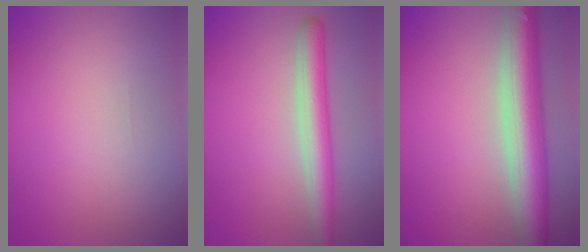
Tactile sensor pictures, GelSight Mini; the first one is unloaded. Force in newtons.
{"total": 4.0, "press": 4.0, "slide": 0.2}
{"total": 7.9, "press": 7.9, "slide": 0.5}